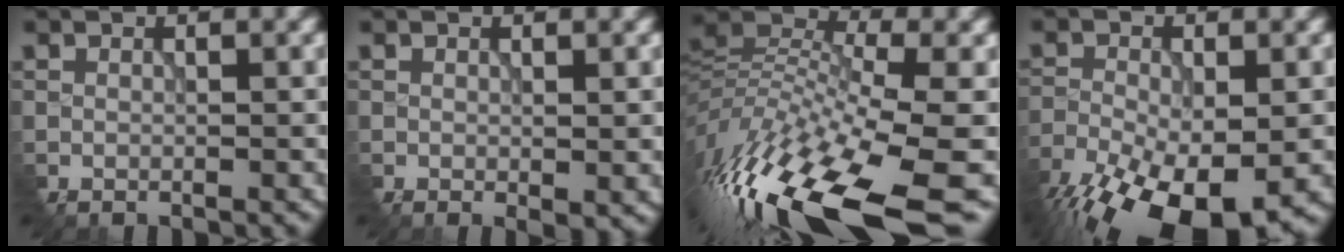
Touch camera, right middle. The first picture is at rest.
{"total": 1.3, "force": [0.0, 0.5, 1.2], "torque": [-0.017, -0.008, 0.003]}
{"total": 15.1, "force": [-8.1, 5.2, 11.6], "torque": [-0.259, -0.001, -0.140]}
{"total": 13.7, "force": [-8.2, 5.9, 9.3], "torque": [-0.174, -0.035, -0.133]}